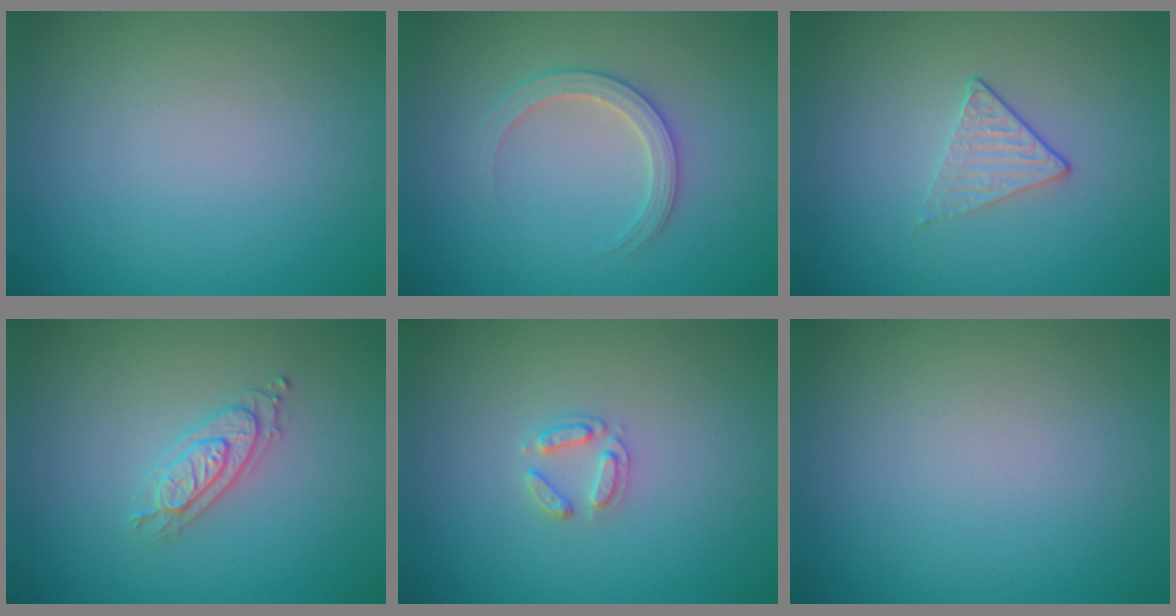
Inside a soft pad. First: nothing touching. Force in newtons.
{"total": 2.5, "press": 2.5, "slide": 0.3}
{"total": 1.4, "press": 1.1, "slide": 0.9}
{"total": 2.4, "press": 2.2, "slide": 0.9}
{"total": 1.7, "press": 1.7, "slide": 0.2}
{"total": 0.0}